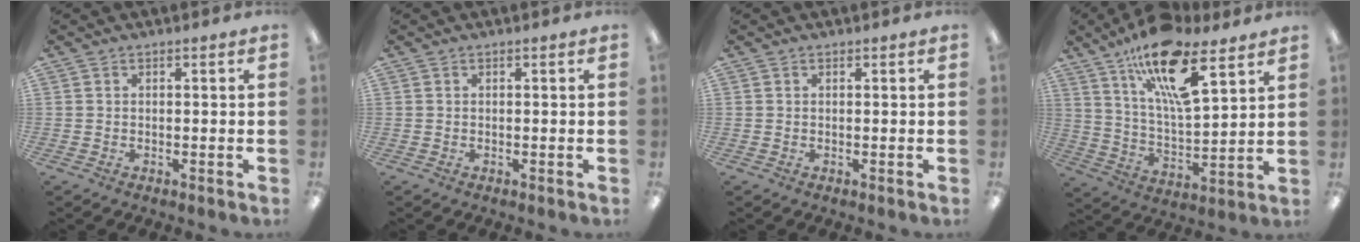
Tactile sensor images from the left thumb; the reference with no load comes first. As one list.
[{"total": 0.0}, {"total": 0.0}, {"total": 19.2, "force": [12.3, 6.4, 13.3], "torque": [-0.219, -0.063, 0.205]}]